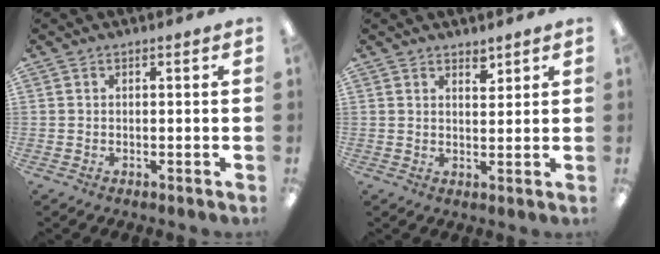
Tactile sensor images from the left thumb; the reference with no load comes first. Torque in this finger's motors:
{"motor_torque": [-0.05, -0.01, -0.61, 0.17, 0.03]}